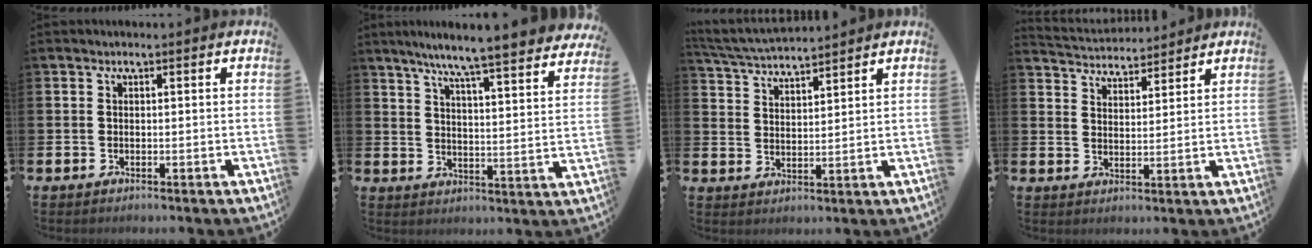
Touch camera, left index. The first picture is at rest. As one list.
[{"total": 7.4, "force": [6.8, -0.2, 3.0], "torque": [-0.078, -0.052, 0.113]}, {"total": 4.8, "force": [4.8, 0.4, 0.7], "torque": [-0.031, -0.026, 0.084]}, {"total": 4.2, "force": [4.2, 0.7, -0.3], "torque": [-0.011, -0.027, 0.074]}]